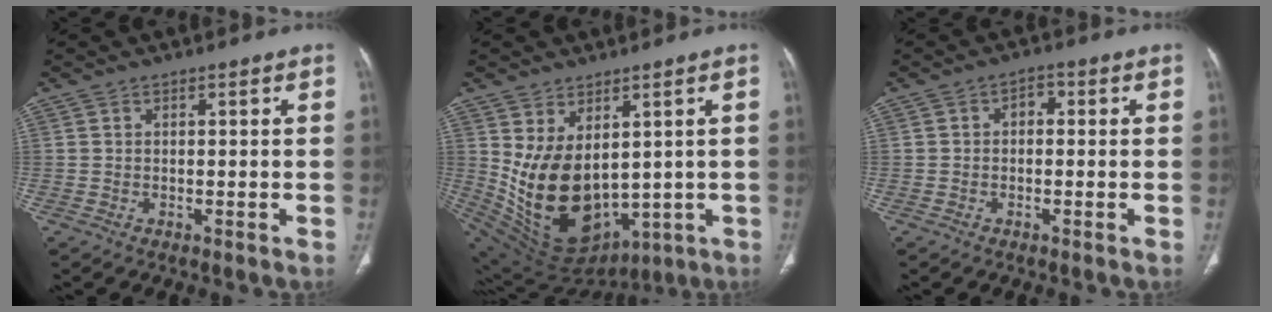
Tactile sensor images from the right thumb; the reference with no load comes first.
{"total": 17.5, "force": [1.8, 11.3, 13.3], "torque": [-0.222, -0.032, 0.079]}
{"total": 2.3, "force": [0.0, 1.7, 1.6], "torque": [-0.013, 0.010, -0.009]}